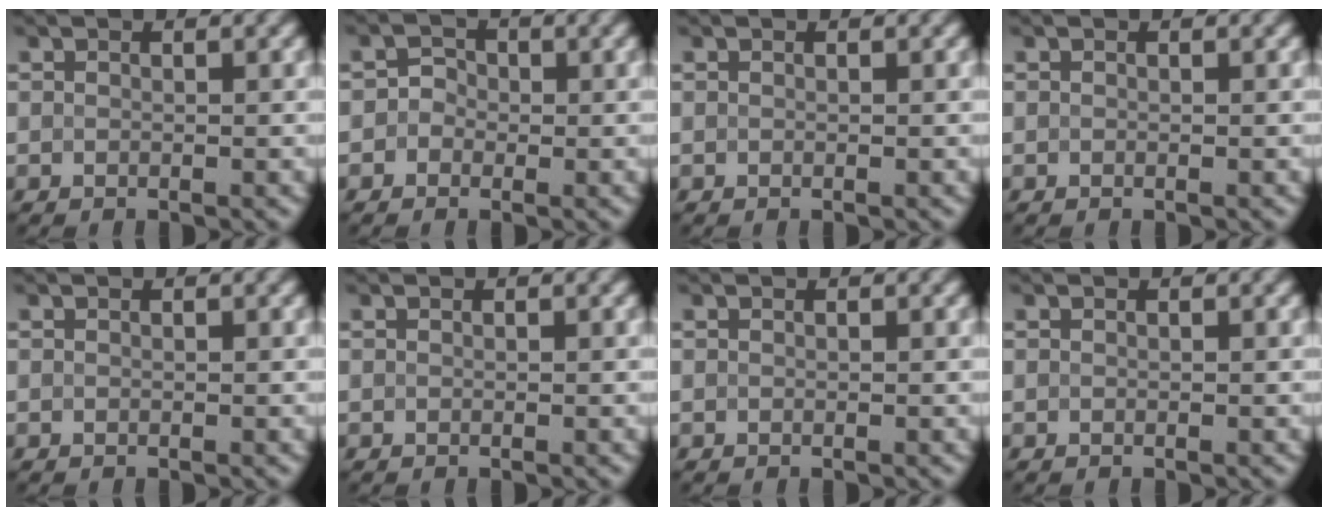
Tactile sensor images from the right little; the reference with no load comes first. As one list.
[{"total": 1.4, "force": [-0.3, 1.3, 0.4], "torque": [0.006, 0.000, -0.014]}, {"total": 0.0}, {"total": 0.0}, {"total": 0.0}, {"total": 0.0}, {"total": 0.0}, {"total": 0.0}]